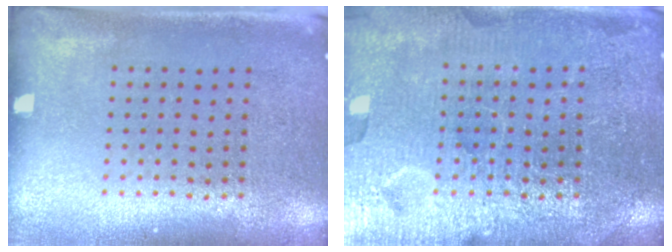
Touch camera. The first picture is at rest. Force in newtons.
{"total": 4.4, "press": 4.4, "slide": 0.6}